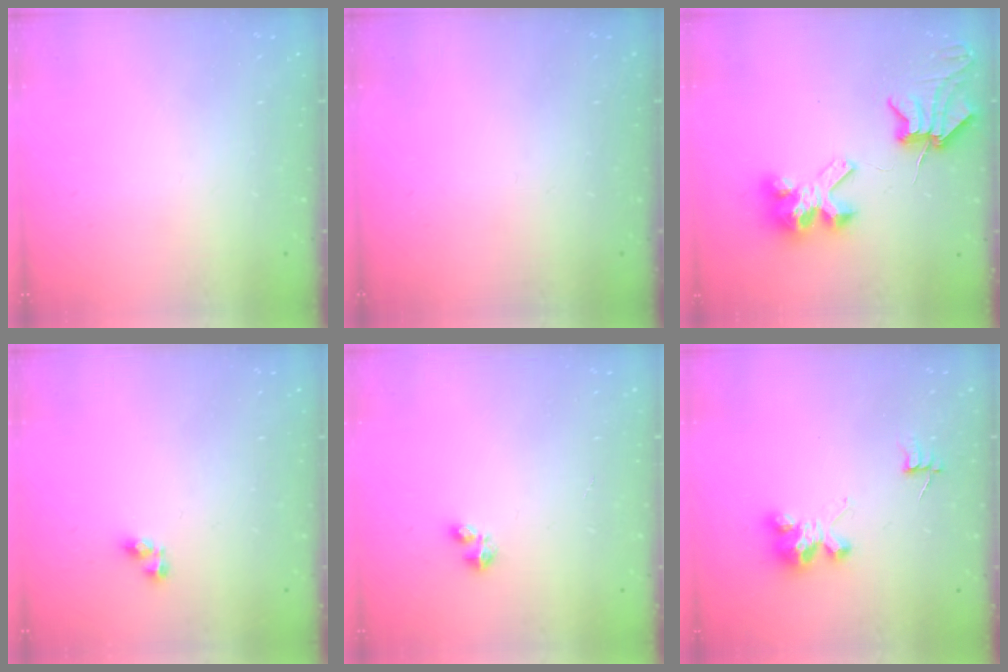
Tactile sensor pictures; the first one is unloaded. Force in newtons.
{"total": 0.0}
{"total": 8.8, "press": 8.8, "slide": 1.1}
{"total": 4.2, "press": 4.1, "slide": 0.6}
{"total": 2.4, "press": 2.4, "slide": 0.5}
{"total": 4.6, "press": 4.6, "slide": 0.3}